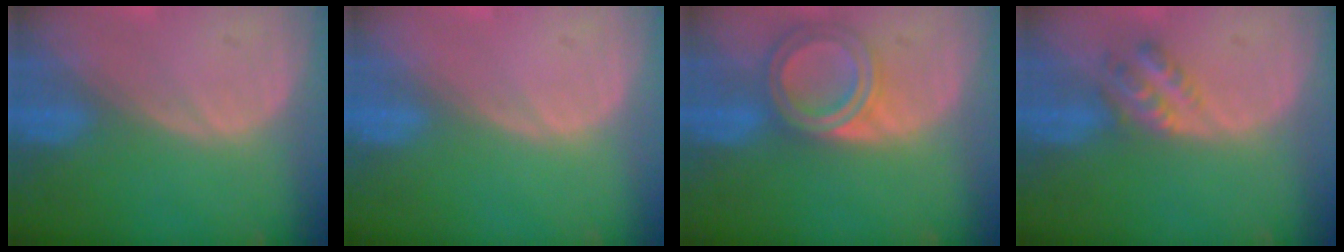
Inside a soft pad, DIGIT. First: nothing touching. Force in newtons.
{"total": 0.0}
{"total": 6.7, "press": 6.0, "slide": 3.2}
{"total": 4.5, "press": 3.8, "slide": 2.5}